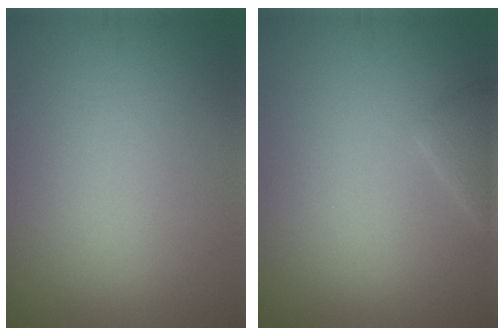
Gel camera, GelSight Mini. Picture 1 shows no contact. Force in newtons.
{"total": 1.7, "press": 1.7, "slide": 0.1}